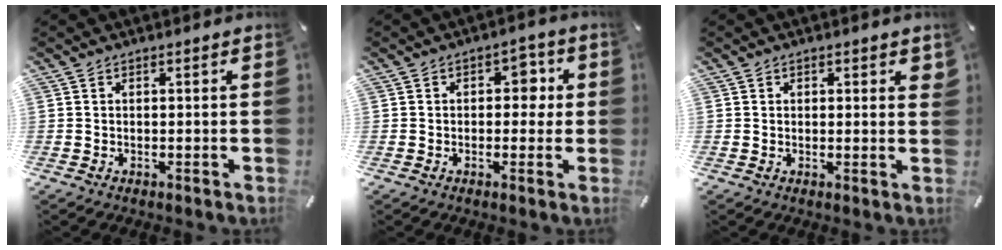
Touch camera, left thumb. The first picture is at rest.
{"total": 5.1, "force": [0.4, 3.6, 3.7], "torque": [-0.037, -0.002, -0.006]}
{"total": 1.1, "force": [0.6, 0.7, 0.6], "torque": [0.005, -0.004, 0.007]}